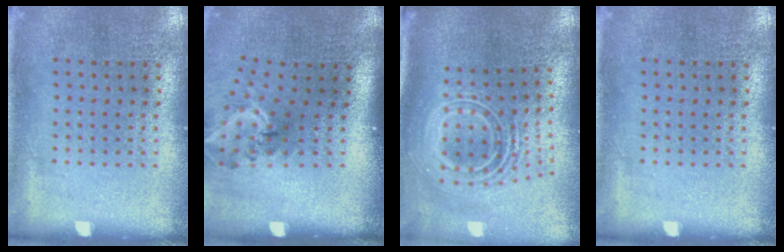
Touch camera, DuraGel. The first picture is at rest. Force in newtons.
{"total": 2.0, "press": 1.3, "slide": 1.5}
{"total": 2.7, "press": 1.8, "slide": 1.9}
{"total": 0.0}